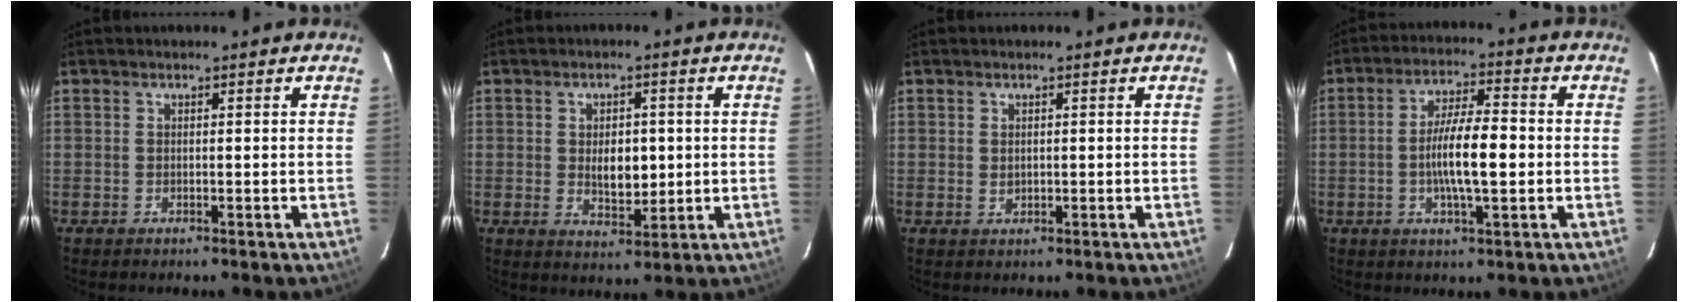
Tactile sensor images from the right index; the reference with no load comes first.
{"total": 6.2, "force": [0.1, 3.6, 5.1], "torque": [-0.085, -0.003, 0.009]}
{"total": 1.1, "force": [0.1, 0.9, 0.6], "torque": [-0.010, 0.001, 0.004]}
{"total": 9.4, "force": [-1.3, 2.0, 9.0], "torque": [-0.167, 0.000, -0.021]}